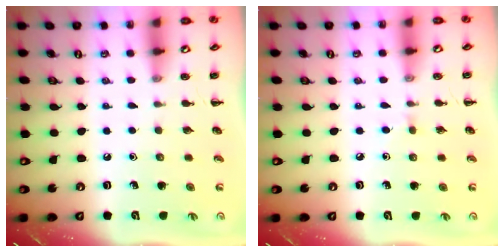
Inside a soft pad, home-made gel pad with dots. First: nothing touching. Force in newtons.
{"total": 3.2, "press": 3.0, "slide": 1.2}